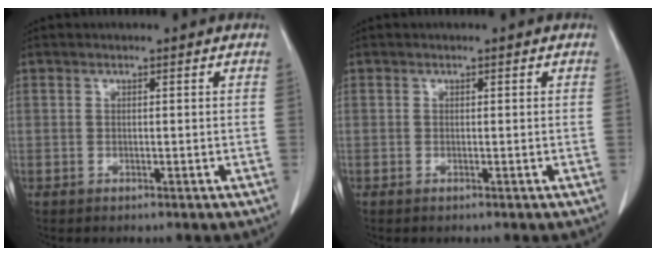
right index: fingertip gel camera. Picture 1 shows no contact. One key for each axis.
{"total": 0.0}